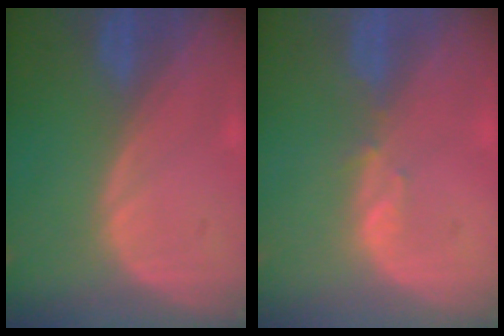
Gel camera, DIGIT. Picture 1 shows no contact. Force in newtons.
{"total": 1.1, "press": 1.1, "slide": 0.2}